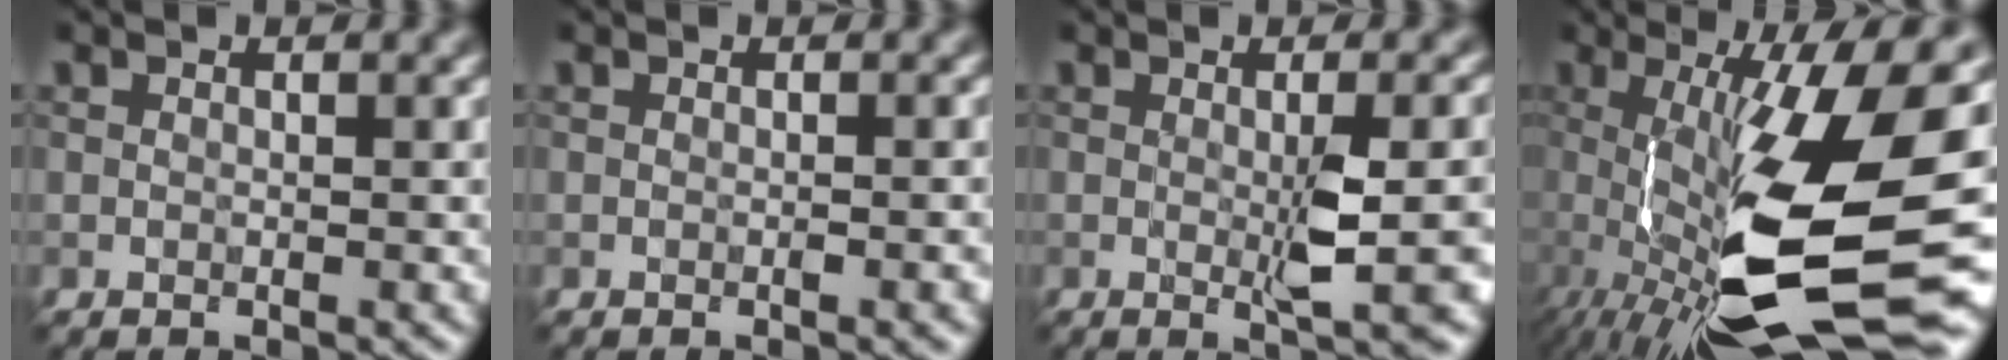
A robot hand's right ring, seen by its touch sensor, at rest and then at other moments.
{"total": 1.3, "force": [-0.5, 0.4, 1.2], "torque": [-0.007, -0.001, -0.006]}
{"total": 4.0, "force": [-0.5, 0.5, 3.9], "torque": [-0.059, -0.003, -0.003]}
{"total": 15.3, "force": [-1.9, 4.5, 14.5], "torque": [-0.251, -0.011, -0.018]}